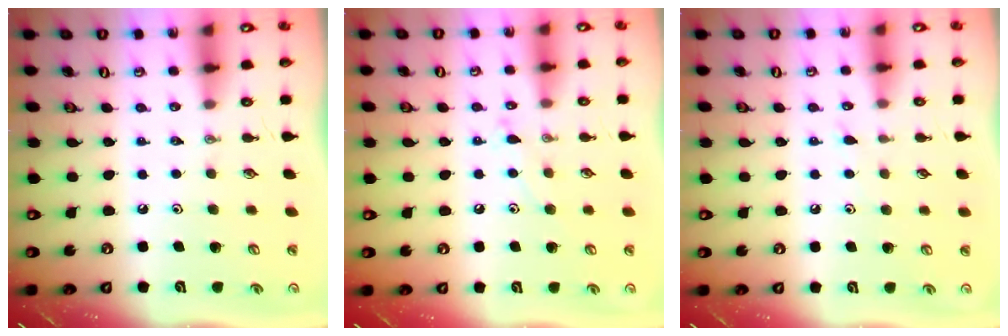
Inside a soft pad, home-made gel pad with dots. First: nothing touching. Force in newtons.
{"total": 6.6, "press": 6.6, "slide": 0.5}
{"total": 5.1, "press": 5.0, "slide": 0.7}